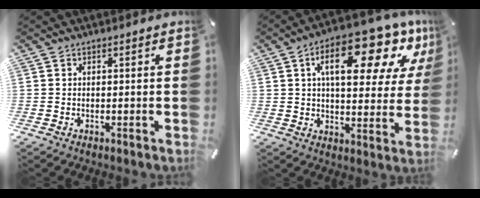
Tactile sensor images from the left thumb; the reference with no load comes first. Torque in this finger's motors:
{"motor_torque": [1.02, 0.96, 2.19, -0.58, 0.55]}